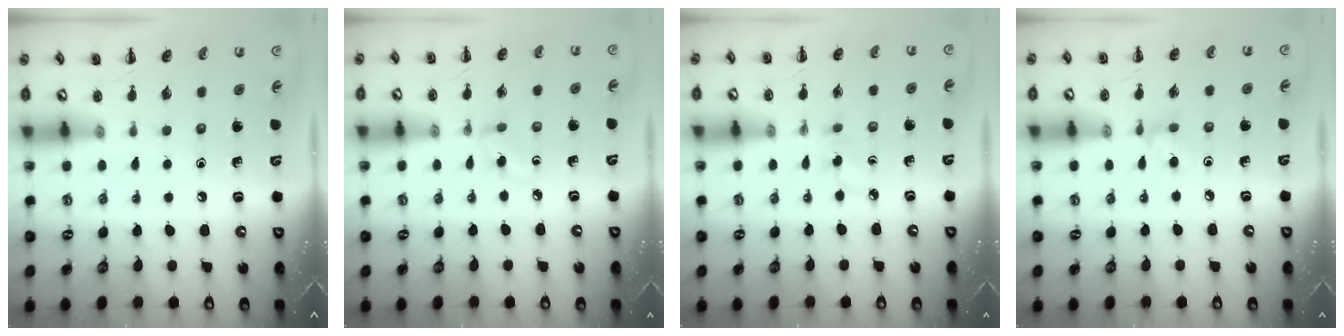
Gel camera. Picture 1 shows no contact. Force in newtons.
{"total": 2.9, "press": 2.6, "slide": 1.2}
{"total": 2.9, "press": 2.7, "slide": 1.1}
{"total": 3.0, "press": 2.7, "slide": 1.2}